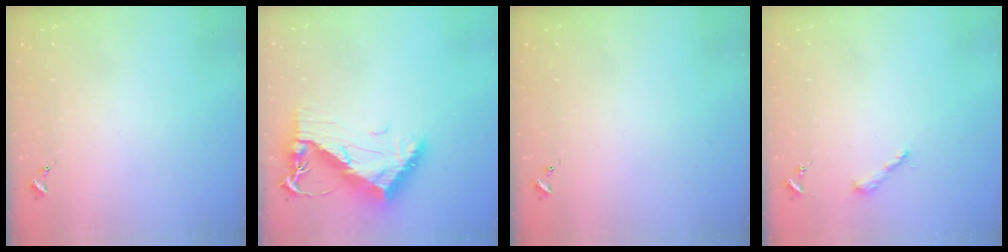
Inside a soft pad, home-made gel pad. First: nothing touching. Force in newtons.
{"total": 12.5, "press": 12.4, "slide": 1.1}
{"total": 0.0}
{"total": 3.8, "press": 3.8, "slide": 0.3}